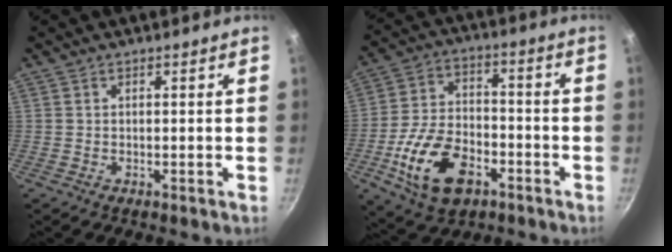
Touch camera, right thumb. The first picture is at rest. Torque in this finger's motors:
{"motor_torque": [0.15, 0.49, 0.01, -0.02, 0.35]}